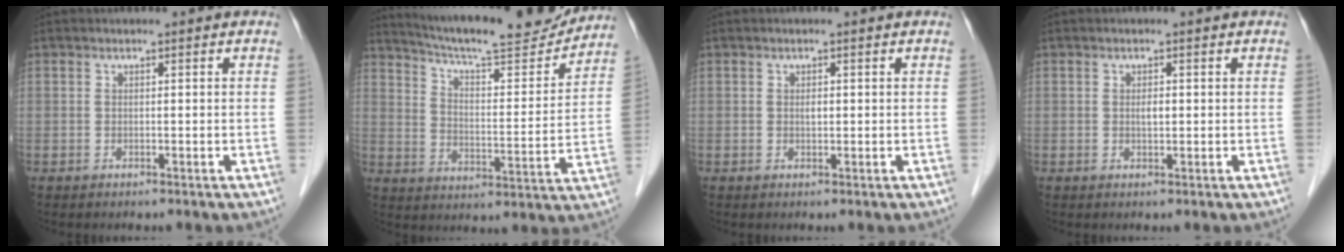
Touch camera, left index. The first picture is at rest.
{"total": 18.6, "force": [17.3, 1.8, 6.4], "torque": [-0.108, -0.025, 0.246]}
{"total": 0.7, "force": [0.0, 0.4, 0.6], "torque": [-0.011, -0.003, -0.001]}
{"total": 1.1, "force": [0.0, 0.5, 1.1], "torque": [-0.018, -0.004, 0.000]}